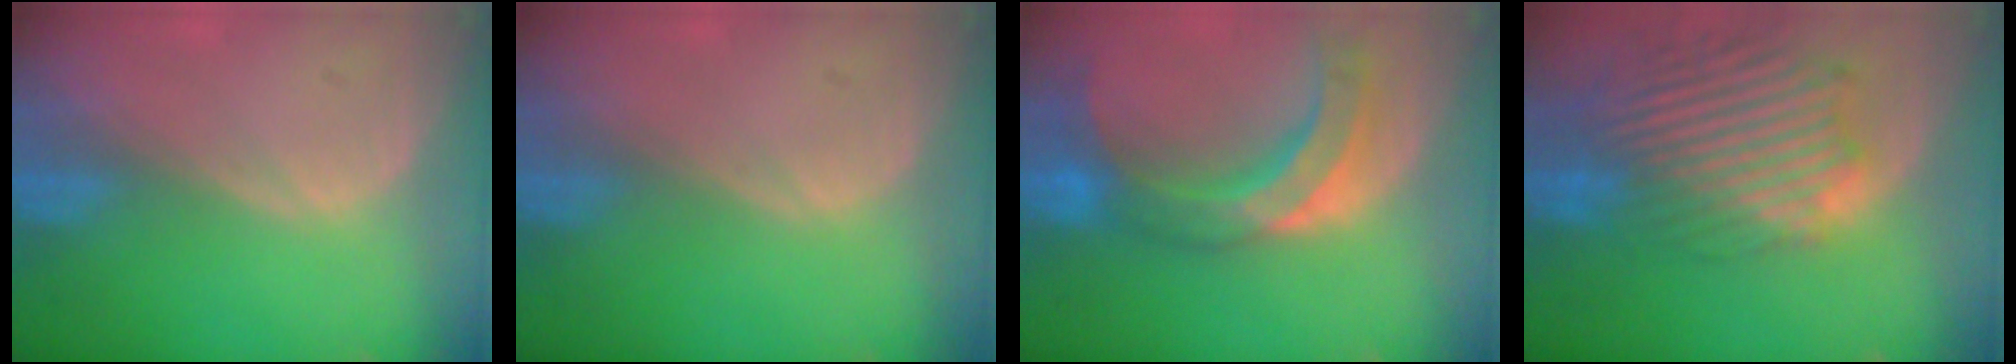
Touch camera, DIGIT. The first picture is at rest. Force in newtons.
{"total": 0.0}
{"total": 10.8, "press": 9.3, "slide": 5.5}
{"total": 13.9, "press": 11.9, "slide": 7.2}